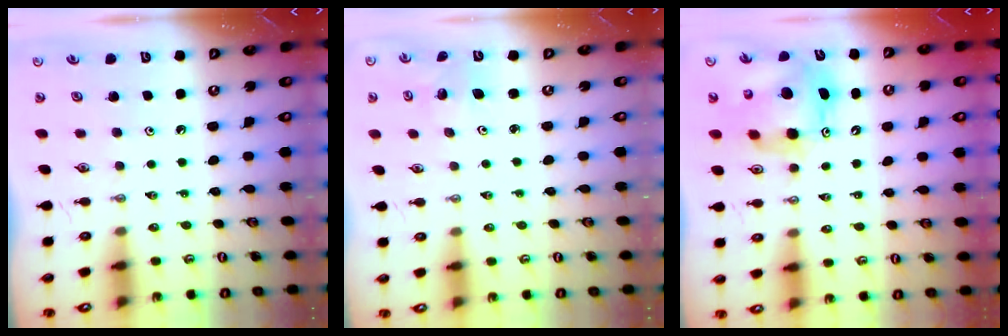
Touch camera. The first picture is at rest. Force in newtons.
{"total": 1.9, "press": 1.9, "slide": 0.1}
{"total": 12.3, "press": 12.2, "slide": 1.1}